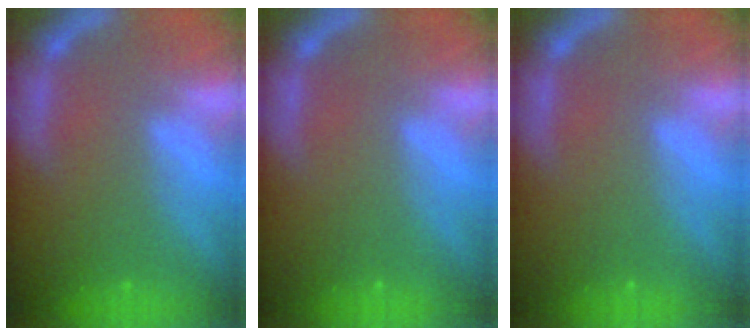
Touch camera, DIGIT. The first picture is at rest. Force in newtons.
{"total": 0.0}
{"total": 0.0}